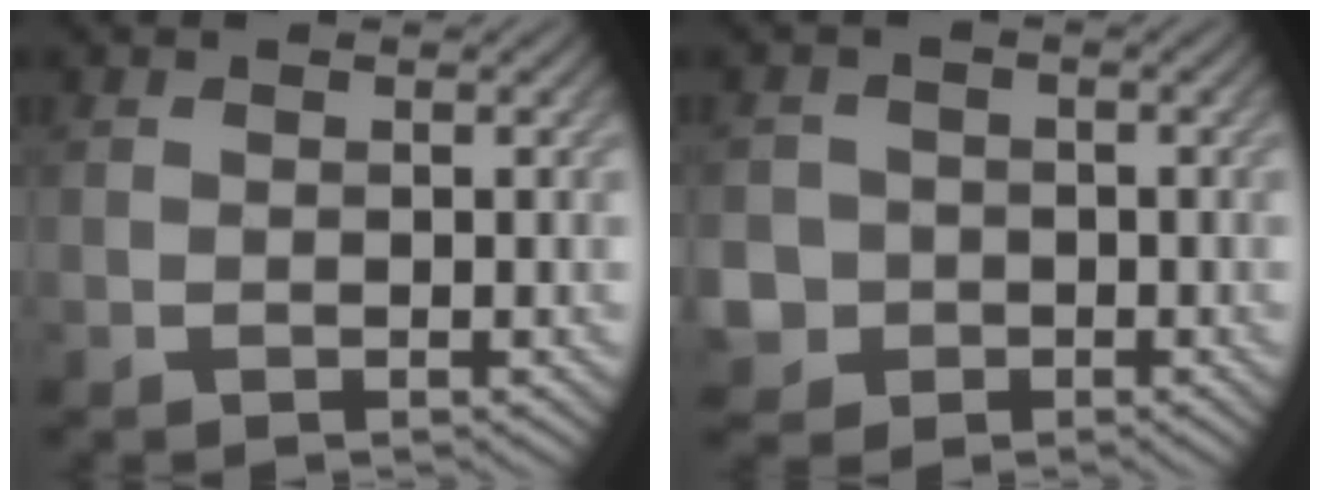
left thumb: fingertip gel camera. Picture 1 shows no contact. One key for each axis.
{"total": 5.4, "fx": -1.7, "fy": 5.0, "fz": 1.0, "tx": -0.037, "ty": -0.013, "tz": -0.051}